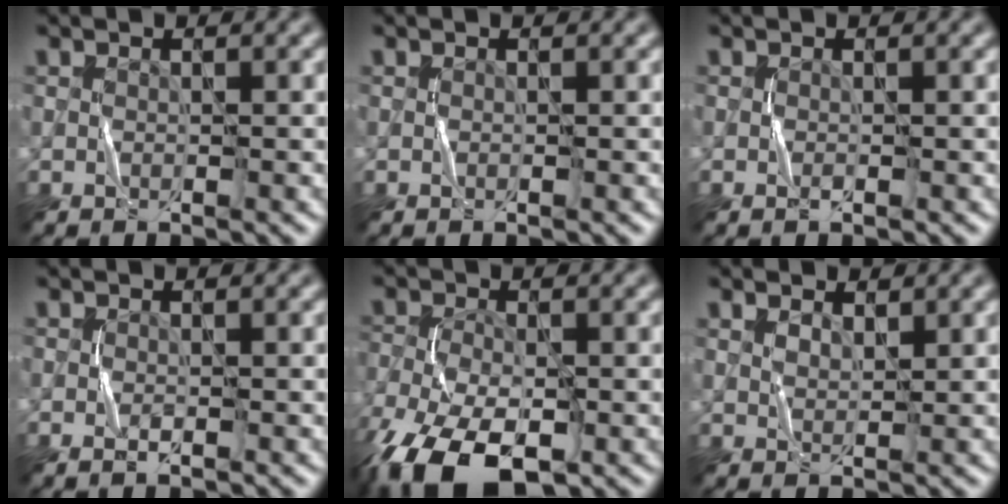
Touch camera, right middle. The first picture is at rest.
{"total": 0.0}
{"total": 0.6, "force": [-0.2, 0.2, 0.5], "torque": [-0.014, 0.001, -0.005]}
{"total": 0.9, "force": [-0.3, 0.3, 0.8], "torque": [-0.017, 0.002, -0.007]}
{"total": 10.3, "force": [-5.7, 5.0, 7.0], "torque": [-0.161, -0.037, -0.103]}
{"total": 1.2, "force": [1.0, 0.5, 0.4], "torque": [-0.008, 0.001, 0.022]}